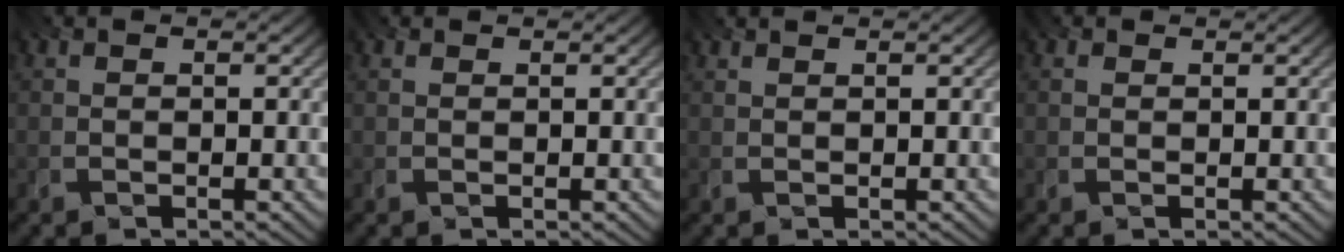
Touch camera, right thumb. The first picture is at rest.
{"total": 1.1, "force": [0.9, 0.5, 0.6], "torque": [-0.015, 0.002, 0.013]}
{"total": 1.3, "force": [1.2, 0.2, 0.5], "torque": [-0.010, -0.001, 0.016]}
{"total": 1.3, "force": [0.8, 0.8, 0.6], "torque": [-0.013, 0.001, 0.010]}